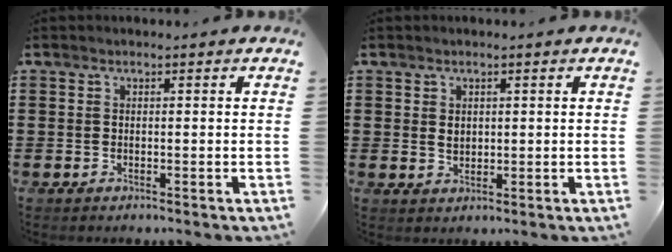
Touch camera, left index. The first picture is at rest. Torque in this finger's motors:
{"motor_torque": [0.52, 0.47, 0.28, 0.04]}